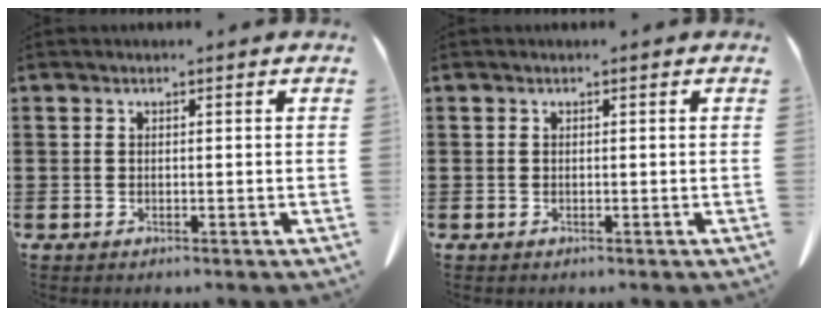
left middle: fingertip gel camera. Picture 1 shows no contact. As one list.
[{"total": 0.0}]